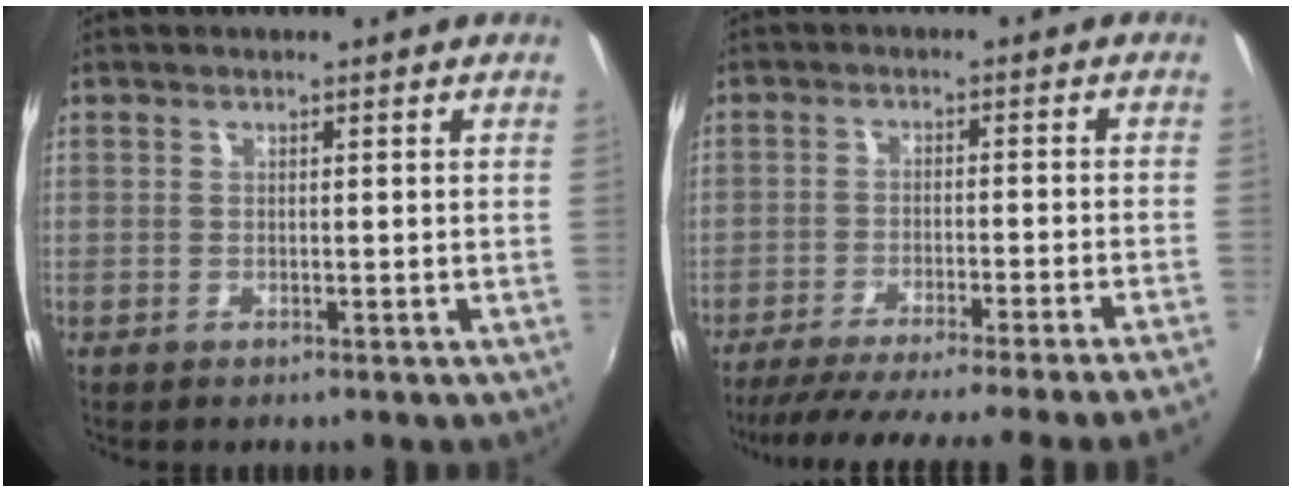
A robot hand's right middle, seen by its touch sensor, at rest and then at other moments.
{"total": 19.0, "force": [-17.2, -2.9, 7.6], "torque": [-0.130, -0.035, -0.251]}